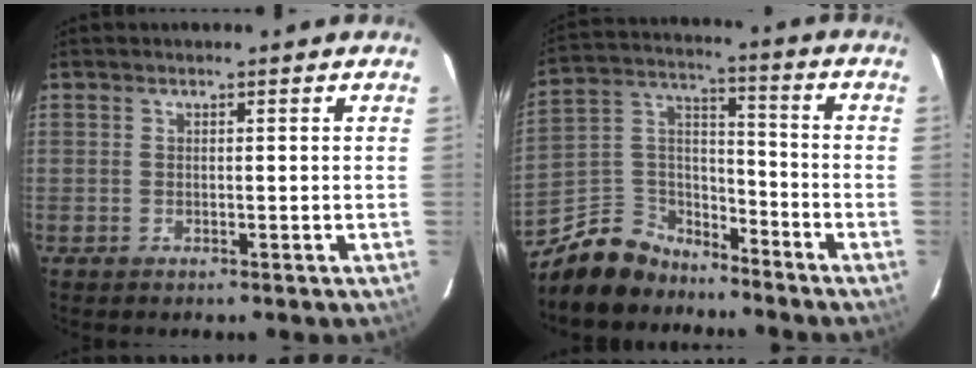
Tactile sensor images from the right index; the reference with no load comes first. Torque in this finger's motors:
{"motor_torque": [0.86, -1.00, 0.08, 0.00]}